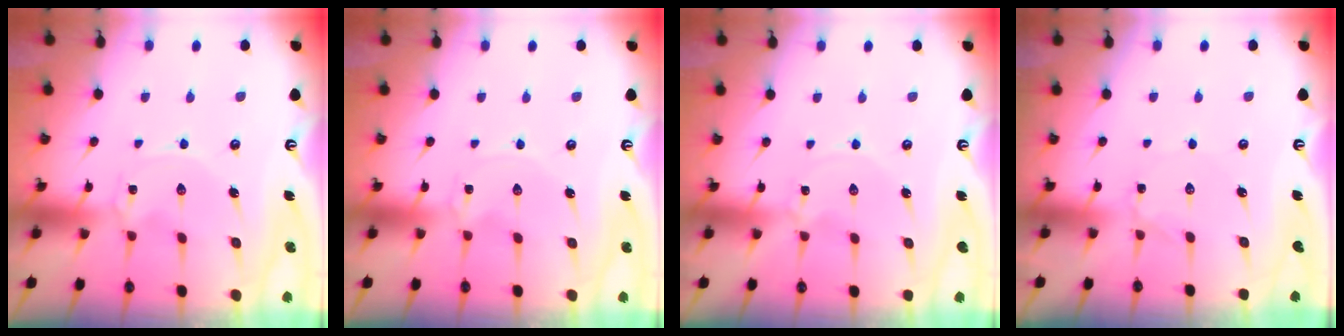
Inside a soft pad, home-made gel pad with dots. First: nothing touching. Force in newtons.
{"total": 0.0}
{"total": 0.0}
{"total": 1.0, "press": 1.0, "slide": 0.1}